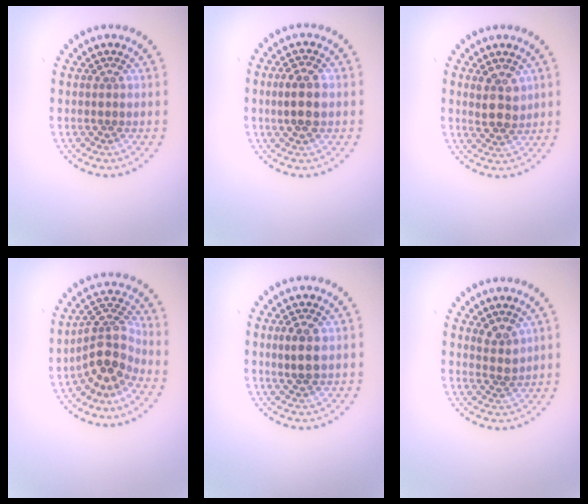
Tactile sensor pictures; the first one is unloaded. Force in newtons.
{"total": 3.0, "press": 3.0, "slide": 0.1}
{"total": 2.6, "press": 2.4, "slide": 0.9}
{"total": 4.3, "press": 3.2, "slide": 2.8}
{"total": 2.4, "press": 2.4, "slide": 0.3}
{"total": 1.7, "press": 1.3, "slide": 1.1}